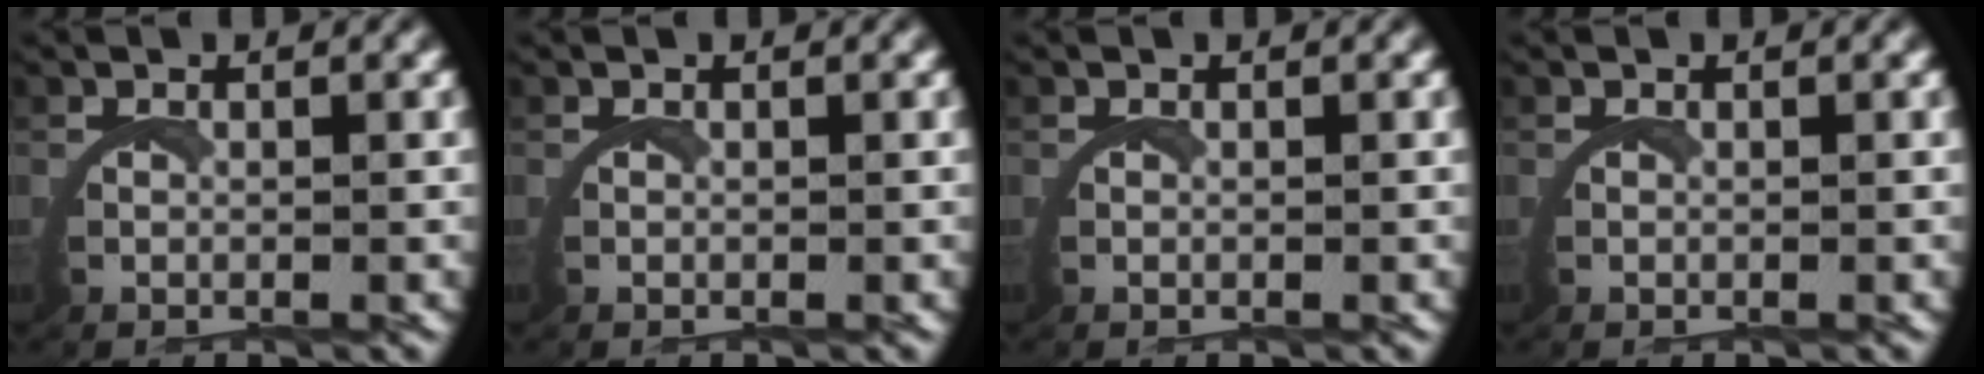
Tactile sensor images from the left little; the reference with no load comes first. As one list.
[{"total": 0.0}, {"total": 0.0}, {"total": 0.0}]